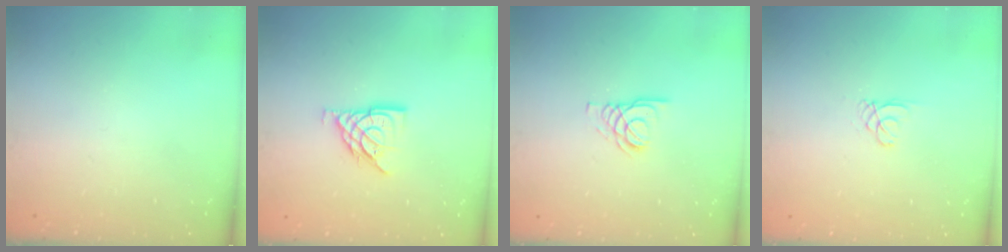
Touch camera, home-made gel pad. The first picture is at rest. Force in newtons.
{"total": 9.6, "press": 9.6, "slide": 0.4}
{"total": 2.8, "press": 2.8, "slide": 0.3}
{"total": 0.6, "press": 0.6, "slide": 0.1}